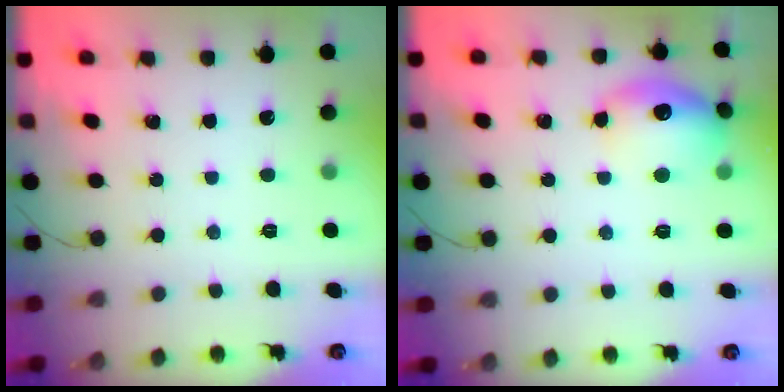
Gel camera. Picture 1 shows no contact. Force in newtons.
{"total": 14.8, "press": 14.8, "slide": 1.0}